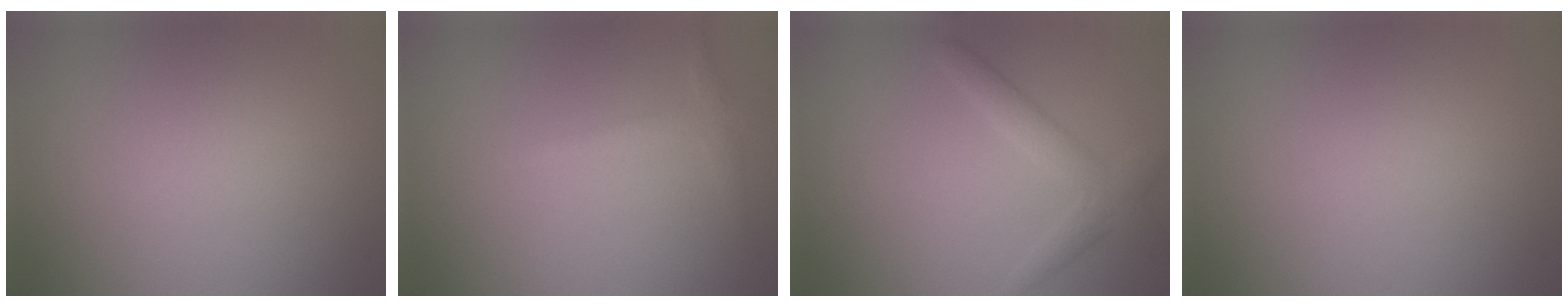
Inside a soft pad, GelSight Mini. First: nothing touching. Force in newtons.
{"total": 1.5, "press": 1.5, "slide": 0.1}
{"total": 2.7, "press": 2.7, "slide": 0.1}
{"total": 0.0}